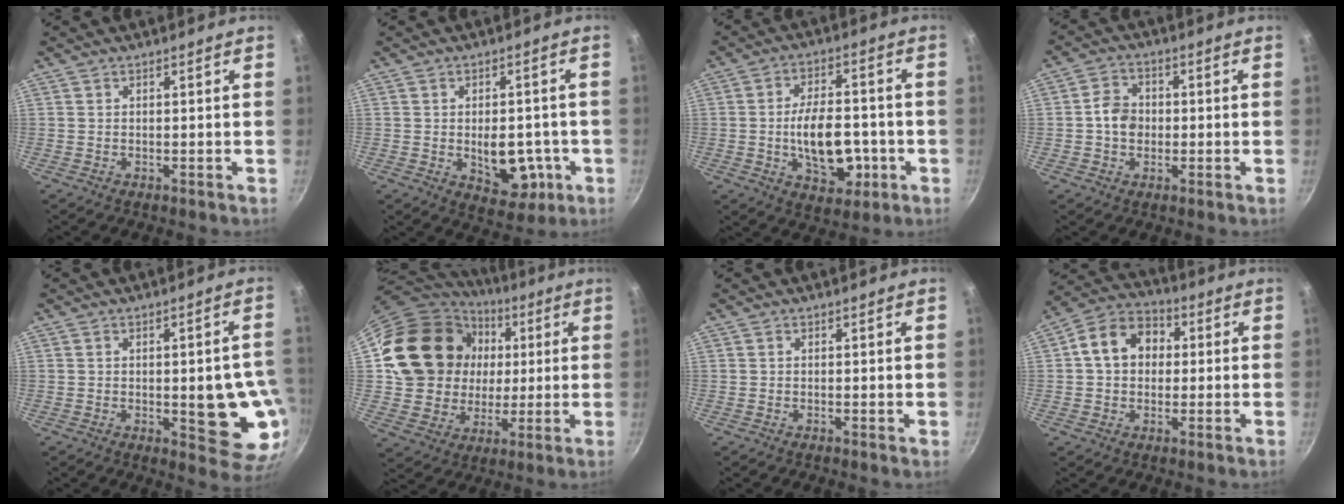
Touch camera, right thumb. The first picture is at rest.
{"total": 10.0, "force": [-2.0, 6.2, 7.5], "torque": [-0.064, 0.000, -0.016]}
{"total": 13.7, "force": [-2.6, 8.0, 10.8], "torque": [-0.141, 0.016, -0.033]}
{"total": 5.6, "force": [-0.4, 4.6, 3.0], "torque": [-0.029, 0.015, -0.015]}
{"total": 13.0, "force": [-1.4, 5.2, 11.9], "torque": [-0.106, -0.007, -0.012]}
{"total": 23.2, "force": [5.4, 19.8, 10.9], "torque": [-0.192, 0.022, 0.106]}
{"total": 0.6, "force": [0.2, 0.2, 0.5], "torque": [-0.007, 0.000, 0.002]}
{"total": 11.3, "force": [1.6, 8.9, 6.7], "torque": [-0.081, 0.026, 0.006]}